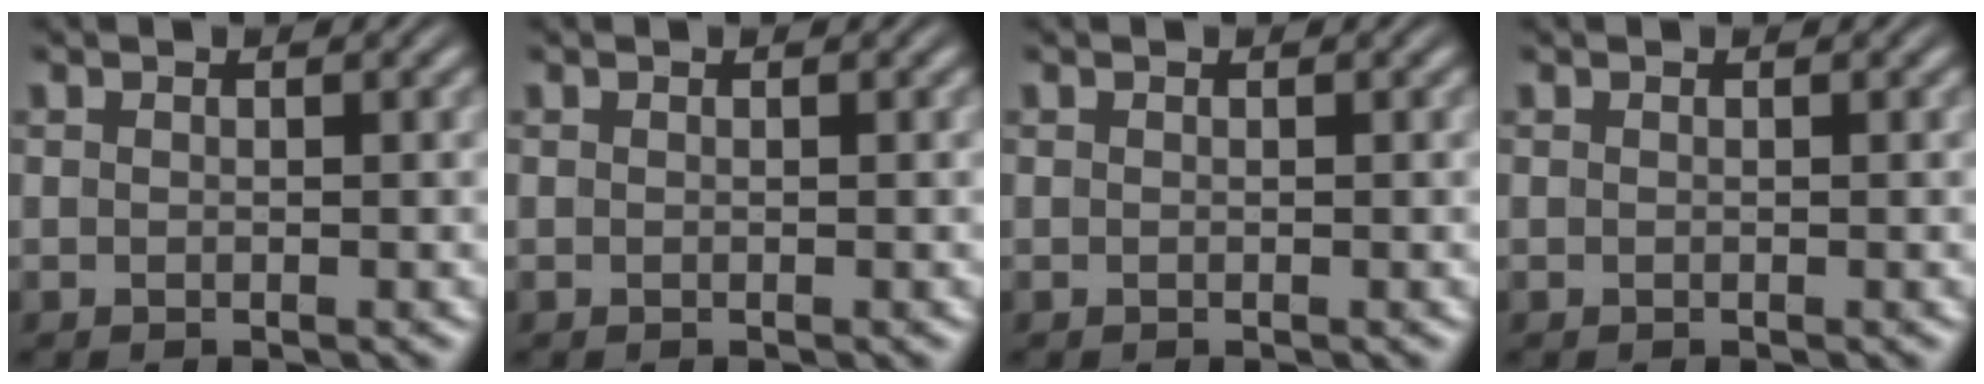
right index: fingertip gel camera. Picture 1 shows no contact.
{"total": 0.0}
{"total": 0.0}
{"total": 0.0}